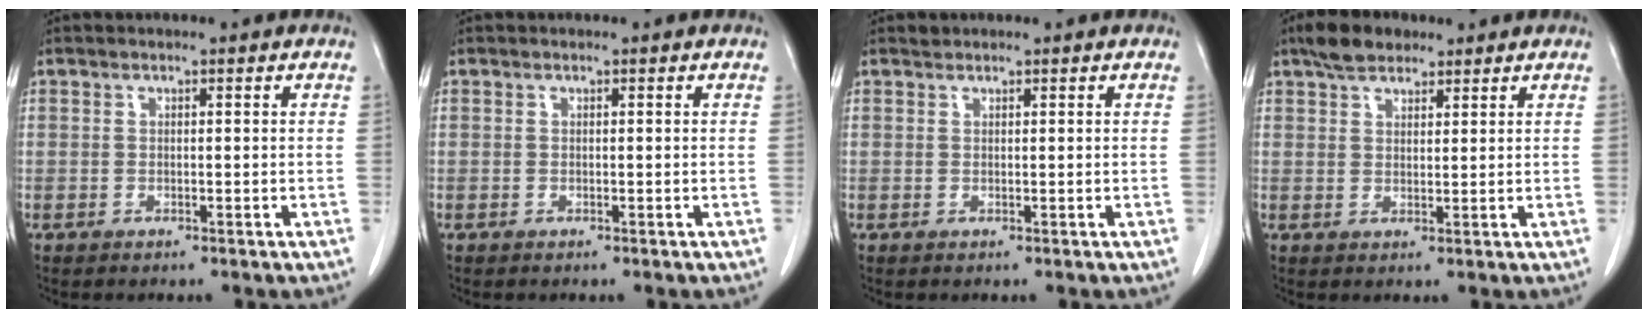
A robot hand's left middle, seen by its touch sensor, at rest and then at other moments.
{"total": 0.0}
{"total": 0.6, "force": [0.5, 0.2, 0.0], "torque": [-0.007, 0.004, 0.011]}
{"total": 4.8, "force": [3.7, 2.3, 2.1], "torque": [-0.046, 0.015, 0.069]}